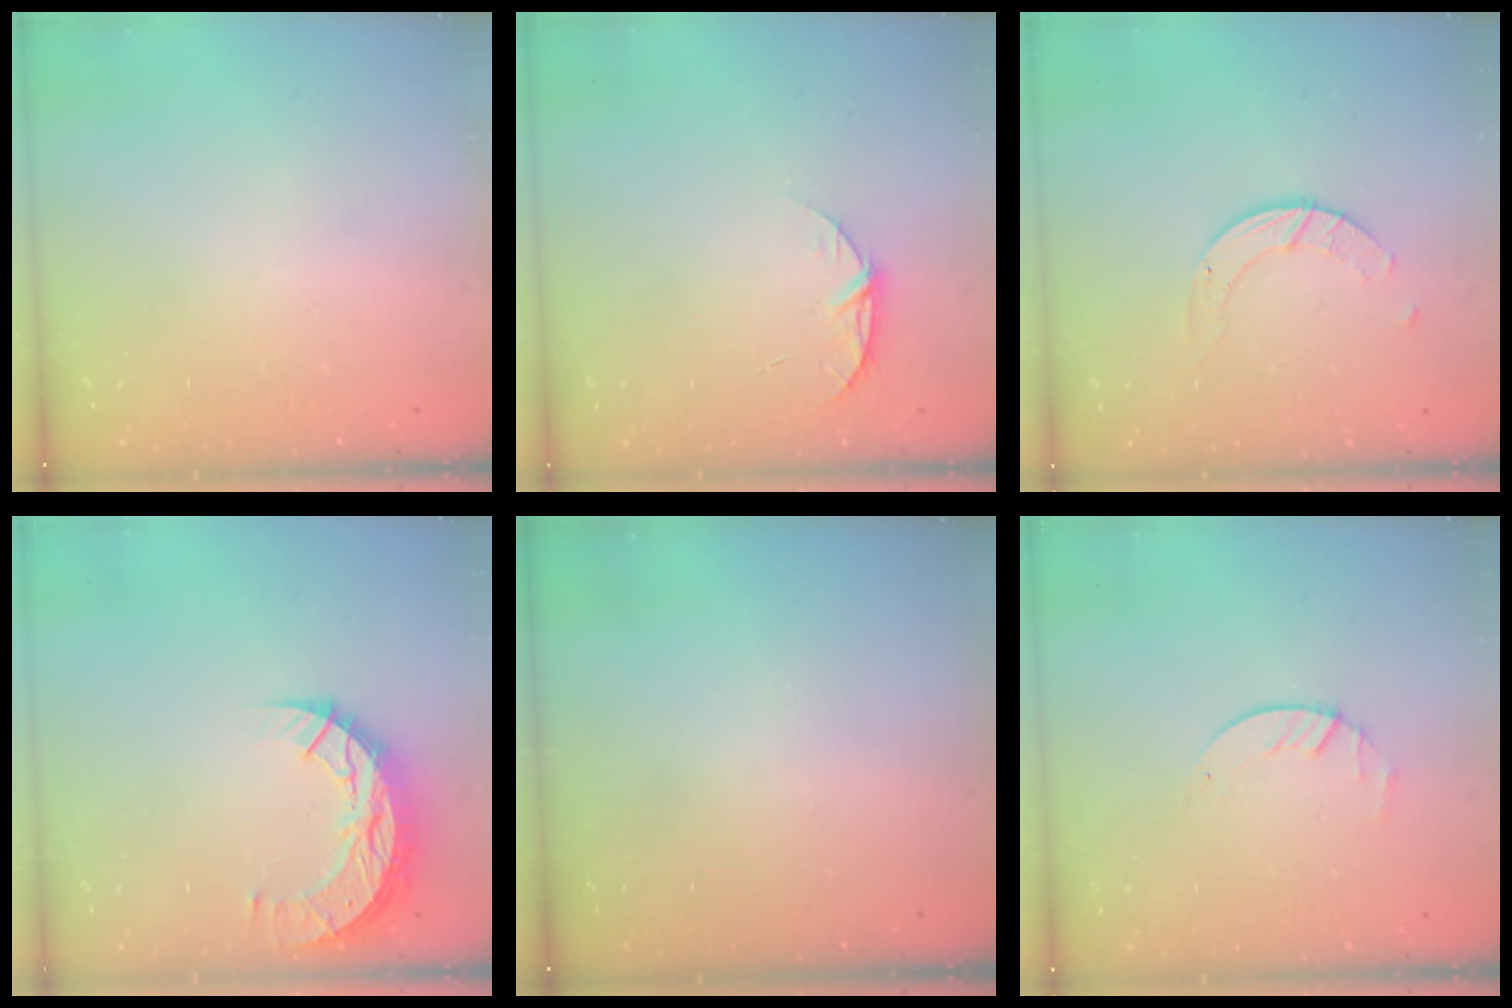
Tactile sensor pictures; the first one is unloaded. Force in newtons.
{"total": 6.1, "press": 6.1, "slide": 0.7}
{"total": 4.5, "press": 4.5, "slide": 0.3}
{"total": 10.3, "press": 10.2, "slide": 0.7}
{"total": 0.0}
{"total": 1.8, "press": 1.8, "slide": 0.2}